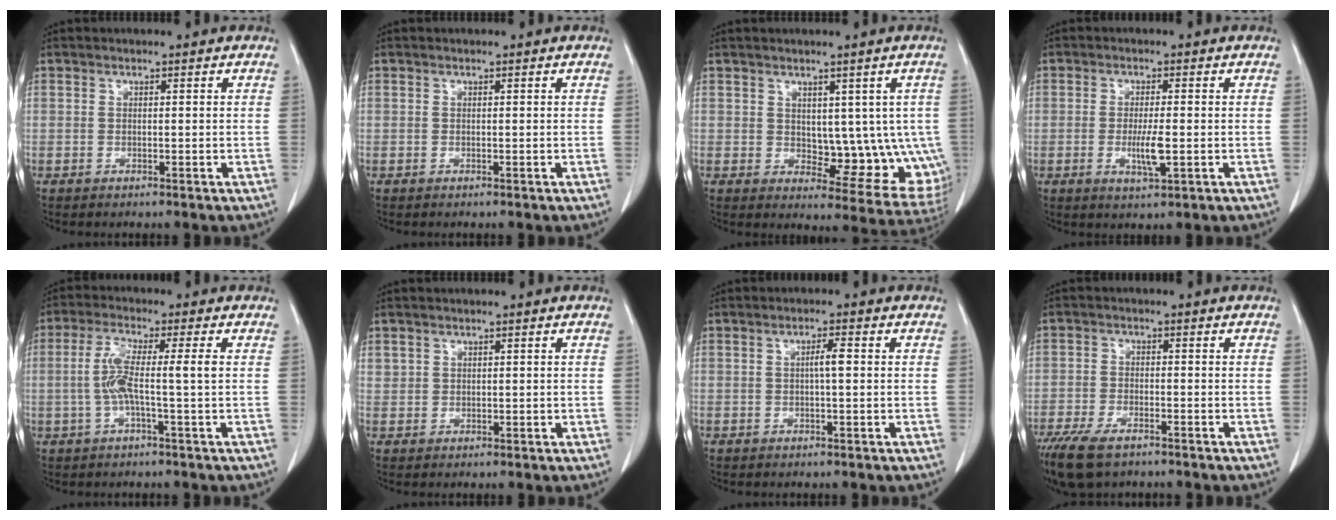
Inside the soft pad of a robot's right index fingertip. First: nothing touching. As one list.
[{"total": 0.0}, {"total": 10.6, "force": [0.7, 5.8, 8.8], "torque": [-0.086, 0.002, 0.025]}, {"total": 4.3, "force": [-0.8, 0.7, 4.2], "torque": [-0.083, -0.008, -0.012]}, {"total": 5.8, "force": [-0.4, 0.1, 5.8], "torque": [-0.123, 0.011, -0.009]}, {"total": 1.4, "force": [0.9, 1.1, 0.2], "torque": [0.004, 0.004, 0.017]}, {"total": 2.2, "force": [0.1, 0.1, 2.2], "torque": [-0.038, 0.003, 0.002]}, {"total": 8.8, "force": [-6.4, 3.2, 5.1], "torque": [-0.094, -0.015, -0.107]}]